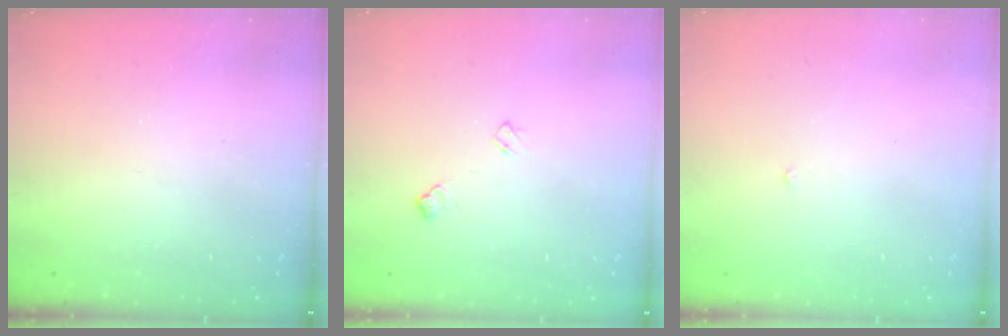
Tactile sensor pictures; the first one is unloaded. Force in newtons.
{"total": 5.1, "press": 5.0, "slide": 0.9}
{"total": 2.1, "press": 2.1, "slide": 0.4}